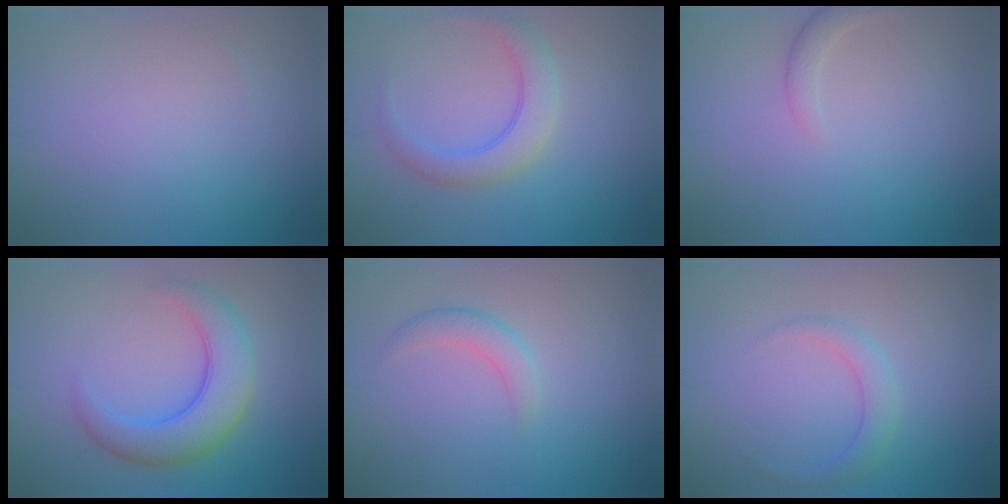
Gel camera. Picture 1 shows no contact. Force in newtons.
{"total": 3.6, "press": 3.6, "slide": 0.1}
{"total": 1.4, "press": 1.4, "slide": 0.1}
{"total": 6.0, "press": 6.0, "slide": 0.1}
{"total": 1.9, "press": 1.9, "slide": 0.1}
{"total": 2.0, "press": 2.0, "slide": 0.1}